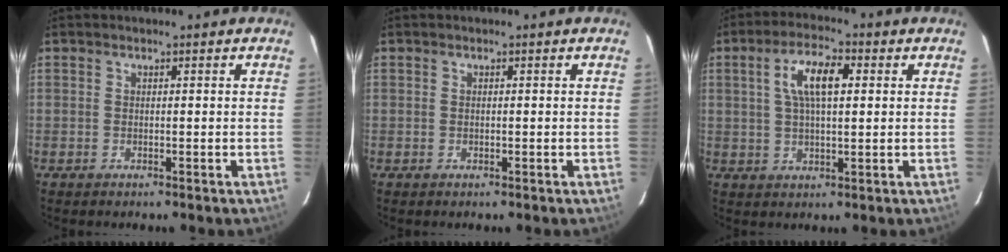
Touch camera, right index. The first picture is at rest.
{"total": 0.0}
{"total": 7.8, "force": [2.0, 2.9, 7.0], "torque": [-0.129, 0.015, 0.036]}